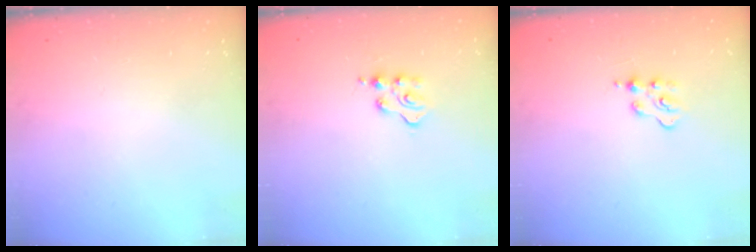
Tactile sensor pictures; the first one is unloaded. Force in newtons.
{"total": 3.7, "press": 3.6, "slide": 0.6}
{"total": 2.4, "press": 2.4, "slide": 0.3}